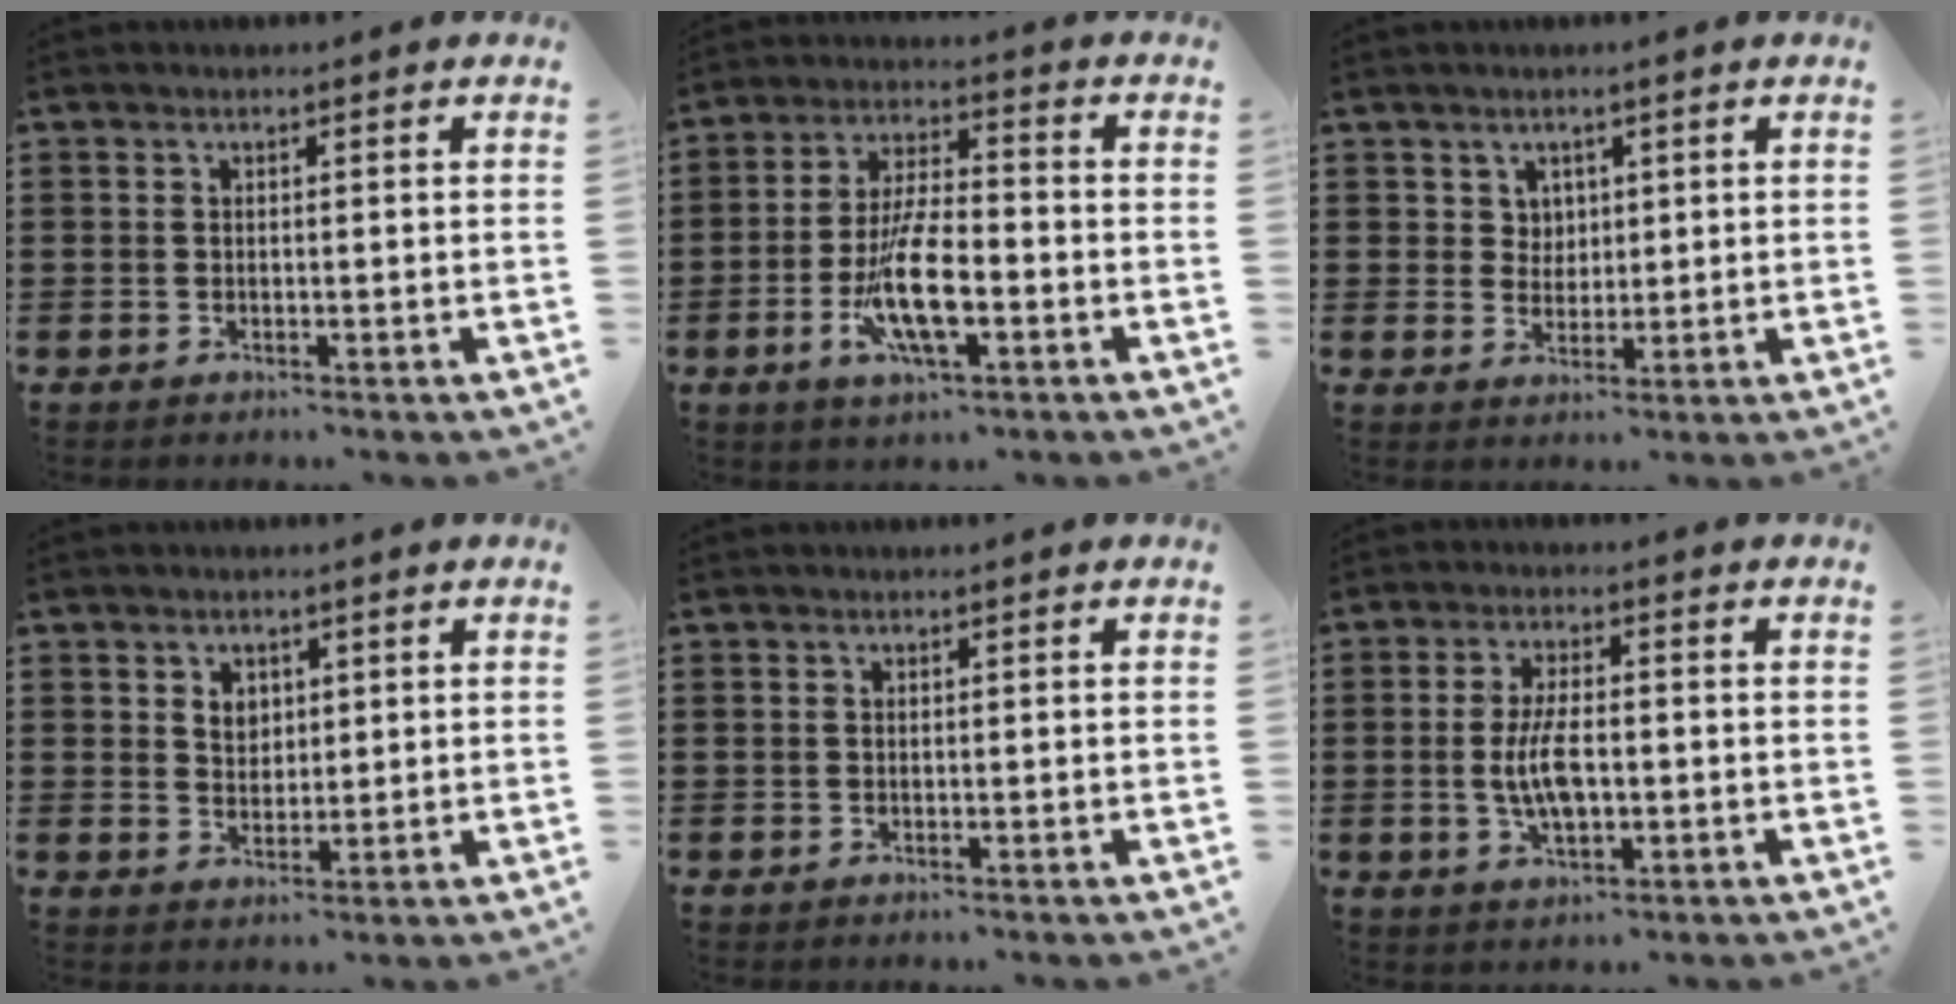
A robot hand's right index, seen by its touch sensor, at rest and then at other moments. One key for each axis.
{"total": 10.9, "fx": -3.2, "fy": 3.7, "fz": 9.7, "tx": -0.203, "ty": -0.011, "tz": -0.060}
{"total": 2.8, "fx": 1.4, "fy": 2.3, "fz": 0.7, "tx": -0.022, "ty": 0.008, "tz": 0.026}
{"total": 3.0, "fx": 1.3, "fy": 2.4, "fz": 1.2, "tx": -0.032, "ty": 0.010, "tz": 0.022}
{"total": 0.0}
{"total": 6.6, "fx": -0.8, "fy": 2.6, "fz": 6.0, "tx": -0.127, "ty": -0.005, "tz": -0.018}